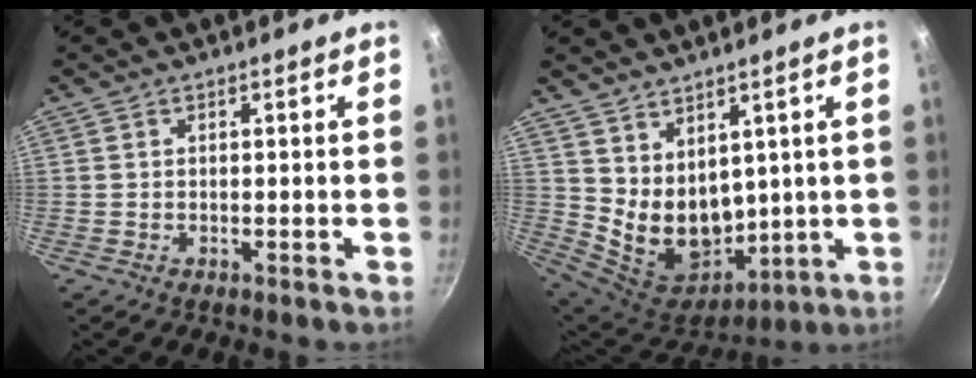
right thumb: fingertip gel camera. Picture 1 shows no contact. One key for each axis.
{"total": 12.2, "fx": 4.2, "fy": 8.4, "fz": 7.7, "tx": -0.110, "ty": -0.046, "tz": 0.107}